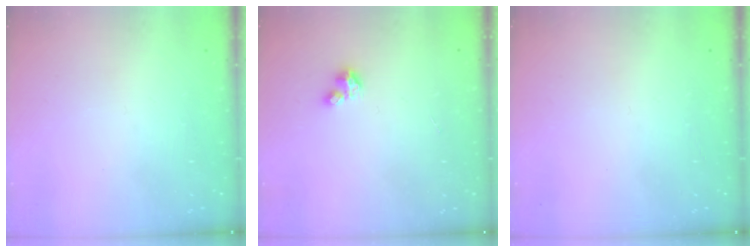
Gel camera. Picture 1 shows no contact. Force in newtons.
{"total": 2.7, "press": 2.7, "slide": 0.3}
{"total": 0.0}